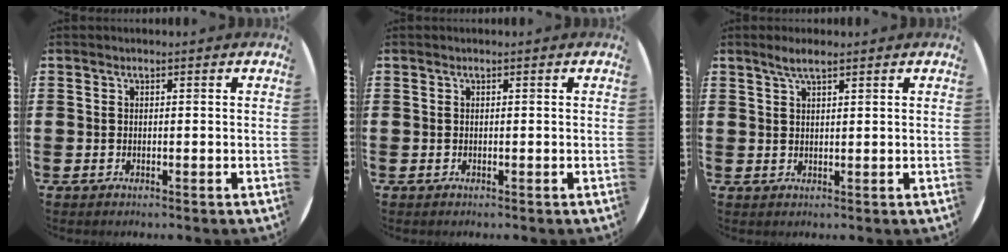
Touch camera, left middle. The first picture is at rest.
{"total": 0.0}
{"total": 2.5, "force": [1.9, 0.4, 1.5], "torque": [-0.033, 0.005, 0.034]}